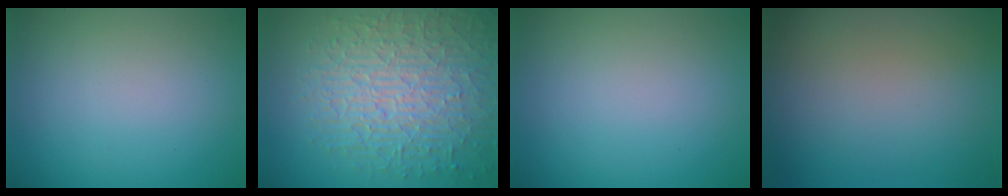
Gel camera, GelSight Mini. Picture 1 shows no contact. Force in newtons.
{"total": 9.0, "press": 6.1, "slide": 6.6}
{"total": 0.0}
{"total": 0.0}